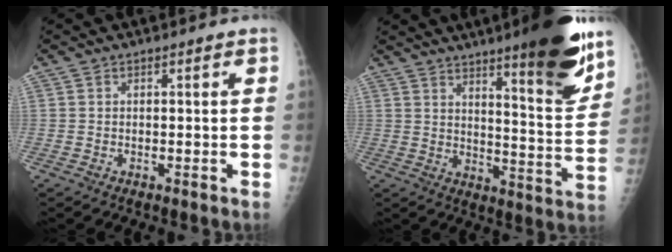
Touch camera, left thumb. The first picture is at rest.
{"total": 17.6, "force": [12.0, 2.4, 12.6], "torque": [-0.147, -0.077, 0.174]}